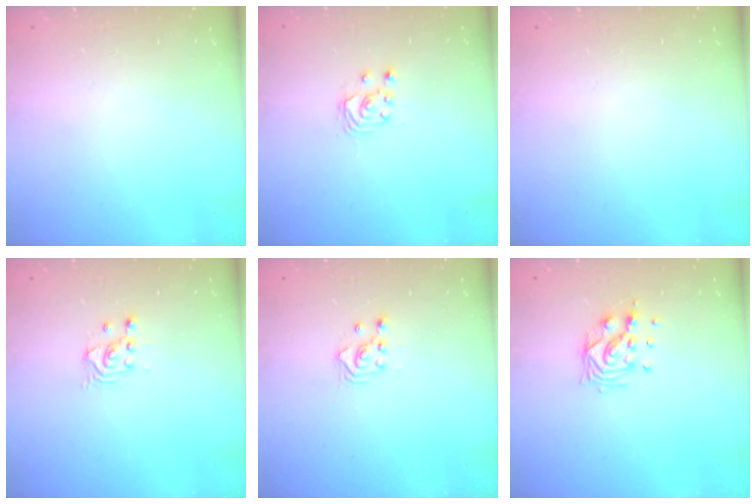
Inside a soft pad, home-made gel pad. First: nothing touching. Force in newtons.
{"total": 2.5, "press": 2.5, "slide": 0.3}
{"total": 0.0}
{"total": 2.7, "press": 2.7, "slide": 0.2}
{"total": 2.9, "press": 2.9, "slide": 0.2}
{"total": 10.0, "press": 9.9, "slide": 1.2}